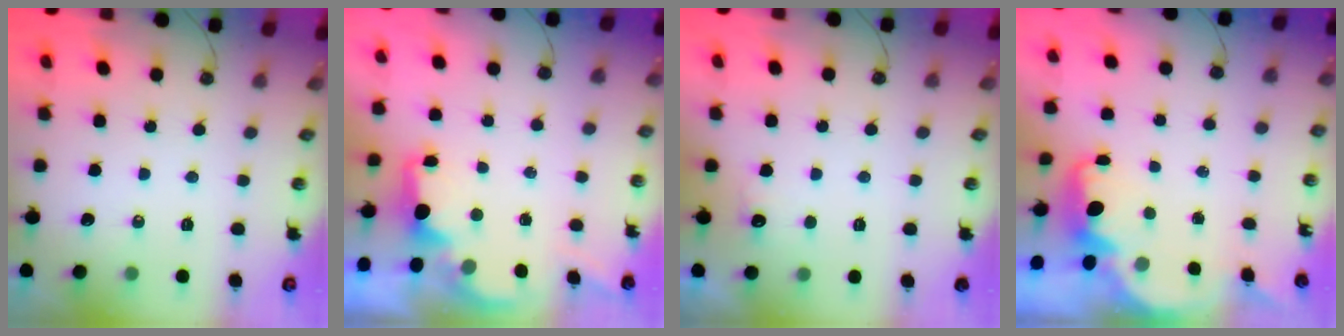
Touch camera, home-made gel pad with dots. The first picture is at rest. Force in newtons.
{"total": 1.9, "press": 1.7, "slide": 0.8}
{"total": 4.5, "press": 4.3, "slide": 1.2}
{"total": 2.2, "press": 2.1, "slide": 0.7}